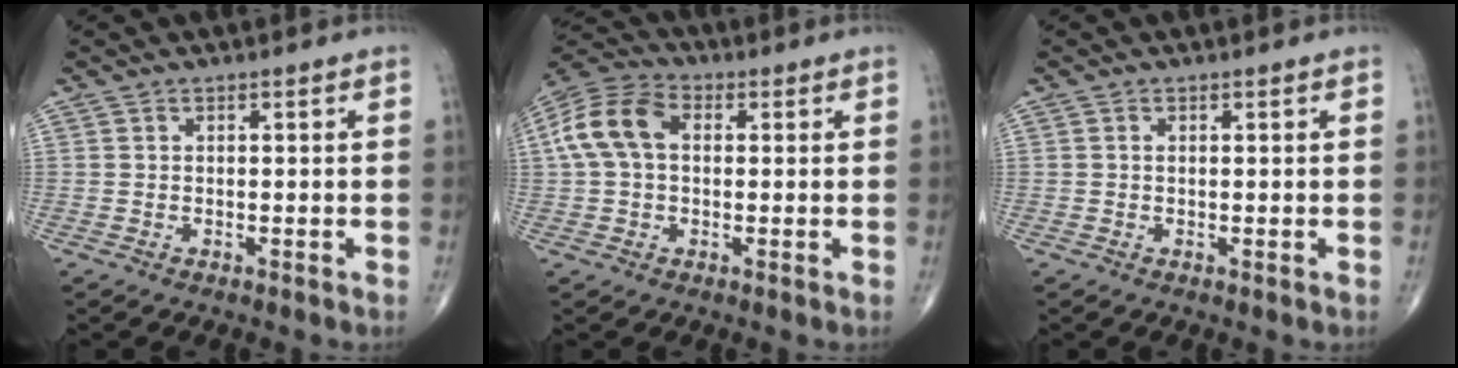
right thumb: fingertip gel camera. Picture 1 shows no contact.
{"total": 11.3, "force": [1.5, 7.7, 8.2], "torque": [-0.168, 0.034, 0.020]}
{"total": 0.6, "force": [0.1, 0.3, 0.5], "torque": [-0.012, -0.001, 0.001]}